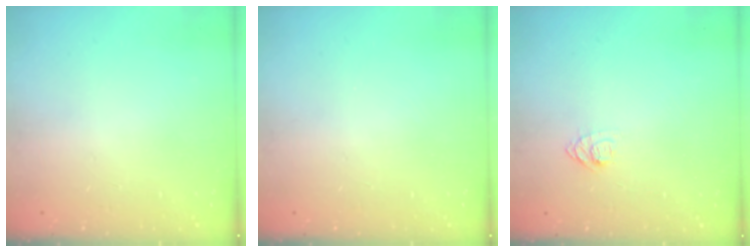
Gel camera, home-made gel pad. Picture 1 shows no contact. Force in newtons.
{"total": 0.0}
{"total": 6.5, "press": 6.4, "slide": 0.6}